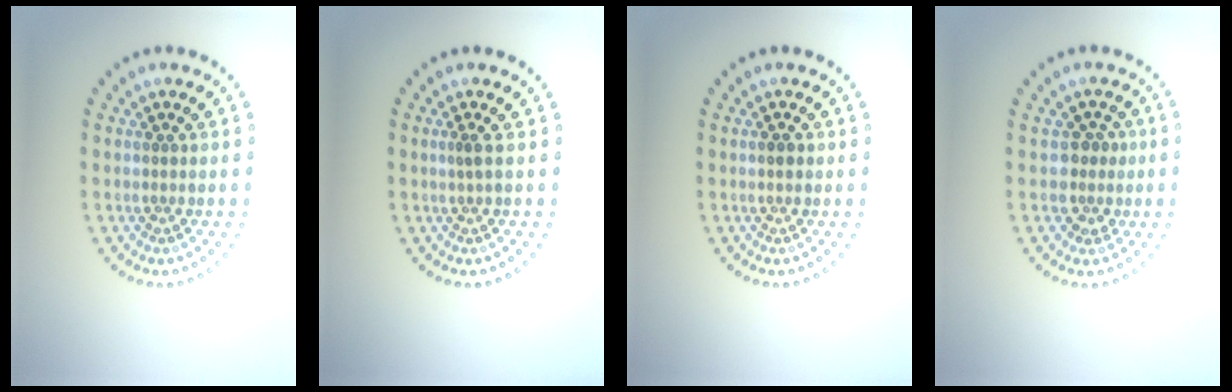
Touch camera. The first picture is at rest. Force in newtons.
{"total": 0.6, "press": 0.3, "slide": 0.5}
{"total": 1.1, "press": 1.1, "slide": 0.0}
{"total": 2.1, "press": 1.7, "slide": 1.2}